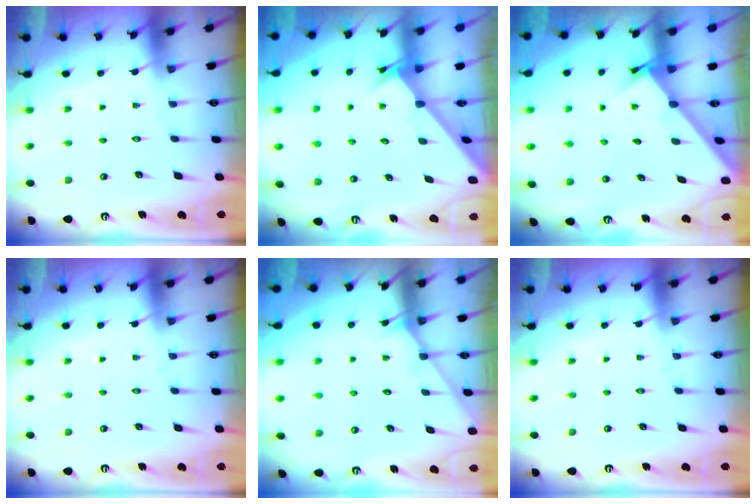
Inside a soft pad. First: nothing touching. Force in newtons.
{"total": 2.5, "press": 2.5, "slide": 0.2}
{"total": 1.8, "press": 1.8, "slide": 0.2}
{"total": 0.0}
{"total": 2.7, "press": 2.7, "slide": 0.2}
{"total": 0.0}